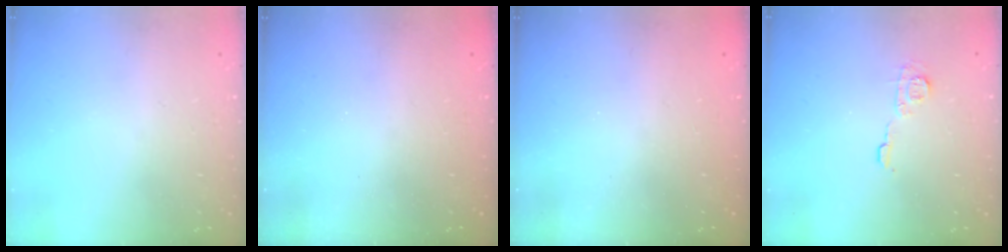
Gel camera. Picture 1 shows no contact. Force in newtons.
{"total": 2.4, "press": 2.3, "slide": 0.7}
{"total": 2.5, "press": 2.4, "slide": 0.8}
{"total": 6.4, "press": 6.4, "slide": 0.5}